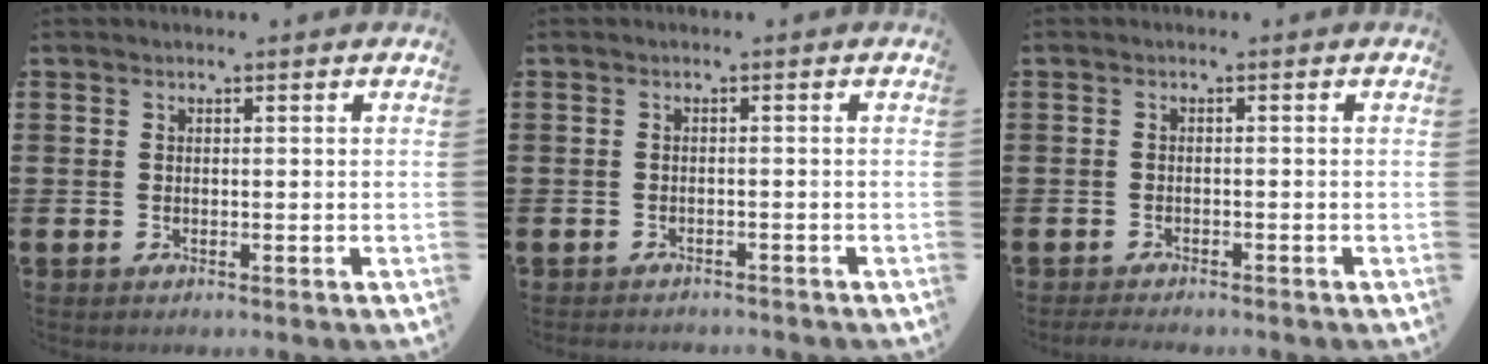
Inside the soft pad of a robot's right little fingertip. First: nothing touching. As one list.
[{"total": 0.8, "force": [-0.8, 0.0, -0.1], "torque": [-0.001, 0.001, -0.017]}, {"total": 1.1, "force": [-1.0, 0.1, 0.3], "torque": [-0.007, 0.000, -0.021]}]